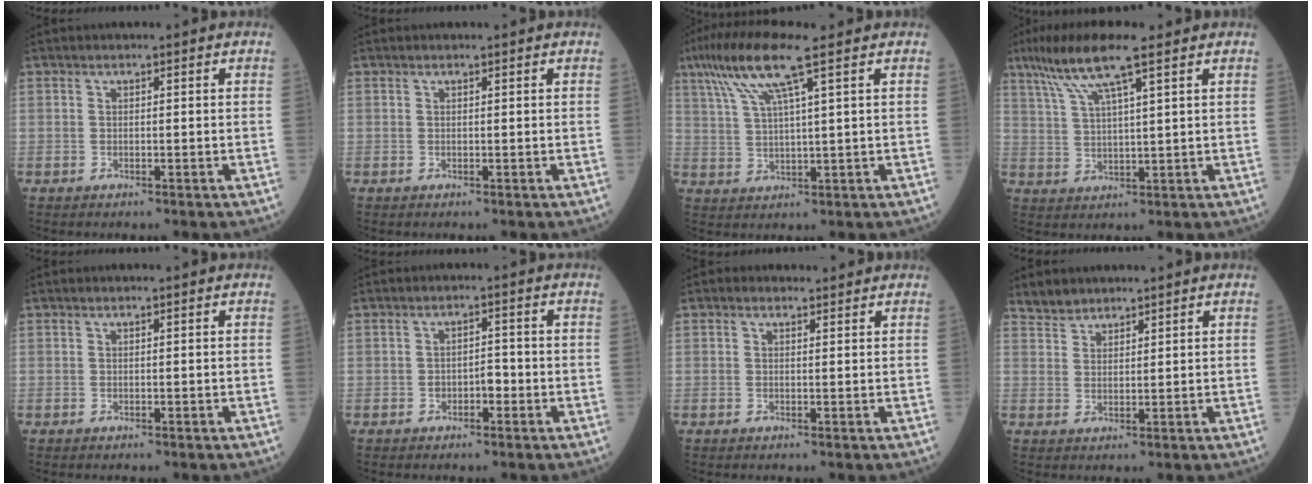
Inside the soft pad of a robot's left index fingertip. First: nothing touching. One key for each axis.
{"total": 0.0}
{"total": 9.2, "fx": 5.3, "fy": 0.1, "fz": 7.5, "tx": -0.161, "ty": 0.023, "tz": 0.105}
{"total": 9.6, "fx": 6.2, "fy": 0.5, "fz": 7.3, "tx": -0.146, "ty": 0.023, "tz": 0.113}
{"total": 0.0}
{"total": 2.2, "fx": -0.9, "fy": 1.1, "fz": 1.6, "tx": -0.019, "ty": 0.008, "tz": -0.016}
{"total": 1.2, "fx": 1.0, "fy": 0.6, "fz": 0.2, "tx": -0.012, "ty": 0.009, "tz": 0.015}
{"total": 3.0, "fx": 2.8, "fy": 1.1, "fz": 0.0, "tx": -0.004, "ty": 0.013, "tz": 0.053}